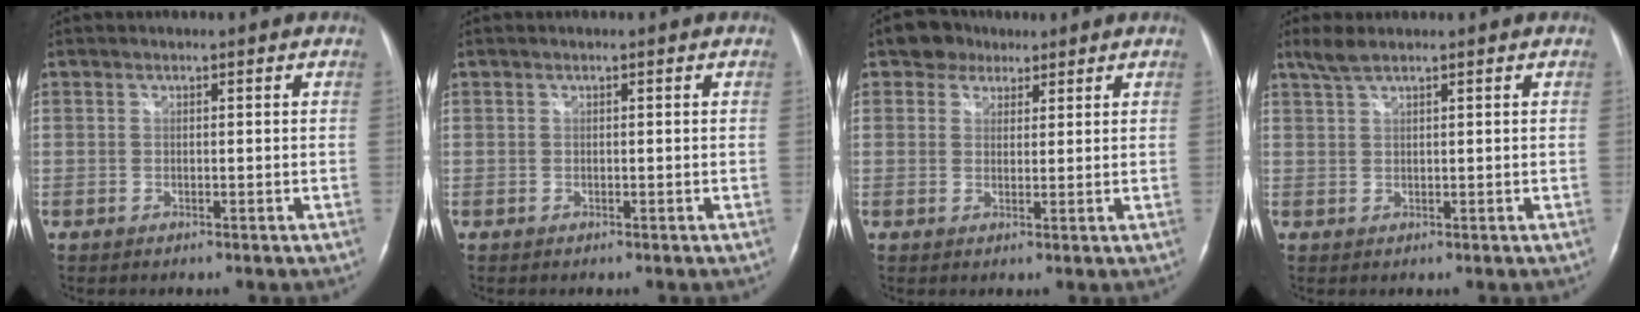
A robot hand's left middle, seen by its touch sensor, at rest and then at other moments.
{"total": 0.0}
{"total": 3.9, "force": [2.6, 2.9, 0.6], "torque": [-0.014, 0.013, 0.041]}
{"total": 2.4, "force": [2.0, 0.2, 1.4], "torque": [-0.039, 0.010, 0.044]}